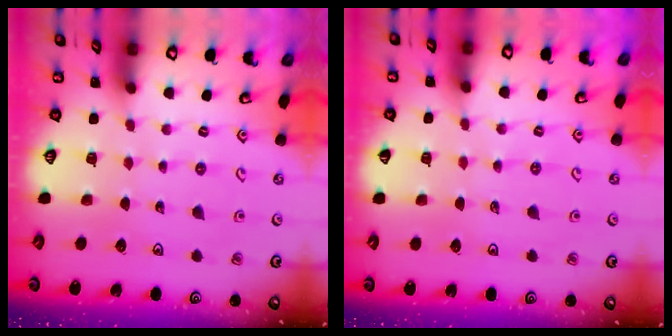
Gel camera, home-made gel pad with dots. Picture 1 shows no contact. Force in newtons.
{"total": 2.0, "press": 2.0, "slide": 0.3}